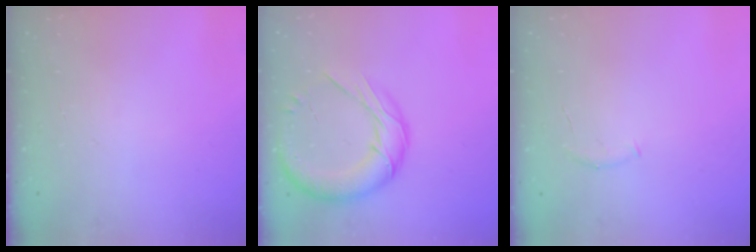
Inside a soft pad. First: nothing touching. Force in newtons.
{"total": 16.6, "press": 16.4, "slide": 2.3}
{"total": 5.5, "press": 5.4, "slide": 1.3}